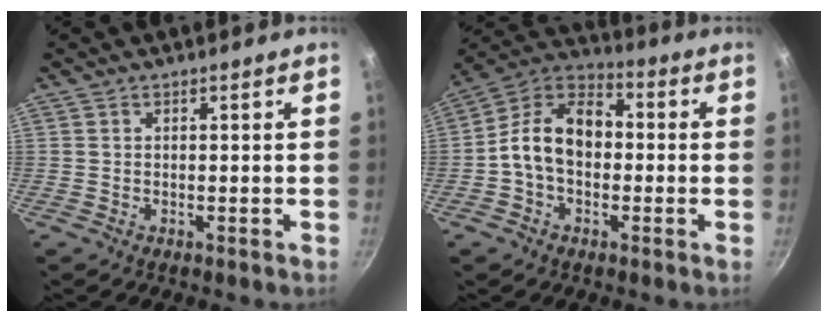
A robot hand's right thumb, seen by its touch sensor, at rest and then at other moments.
{"total": 13.0, "force": [-0.8, 9.2, 9.1], "torque": [-0.127, 0.042, -0.039]}